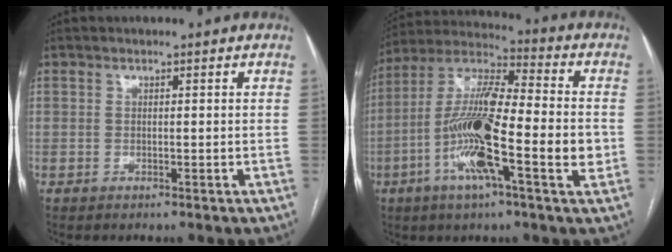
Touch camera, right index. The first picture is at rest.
{"total": 18.9, "force": [-4.1, 2.8, 18.3], "torque": [-0.345, -0.001, -0.077]}